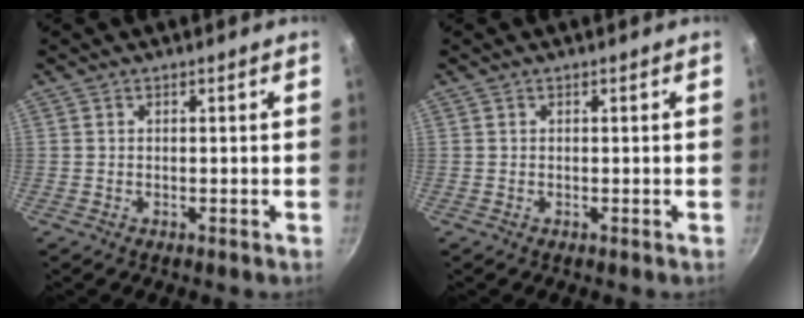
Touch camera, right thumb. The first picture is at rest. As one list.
[{"total": 0.0}]